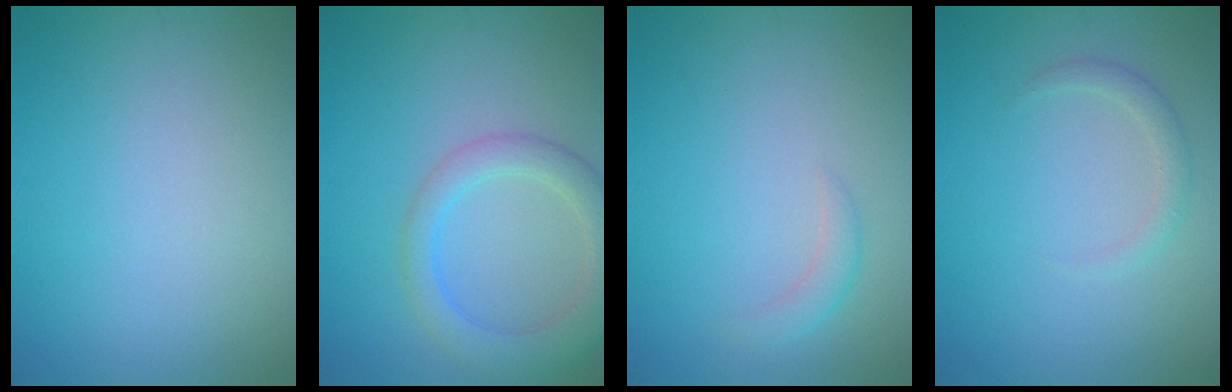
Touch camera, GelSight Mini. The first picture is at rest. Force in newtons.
{"total": 4.2, "press": 4.2, "slide": 0.2}
{"total": 1.4, "press": 1.4, "slide": 0.1}
{"total": 1.4, "press": 1.4, "slide": 0.1}